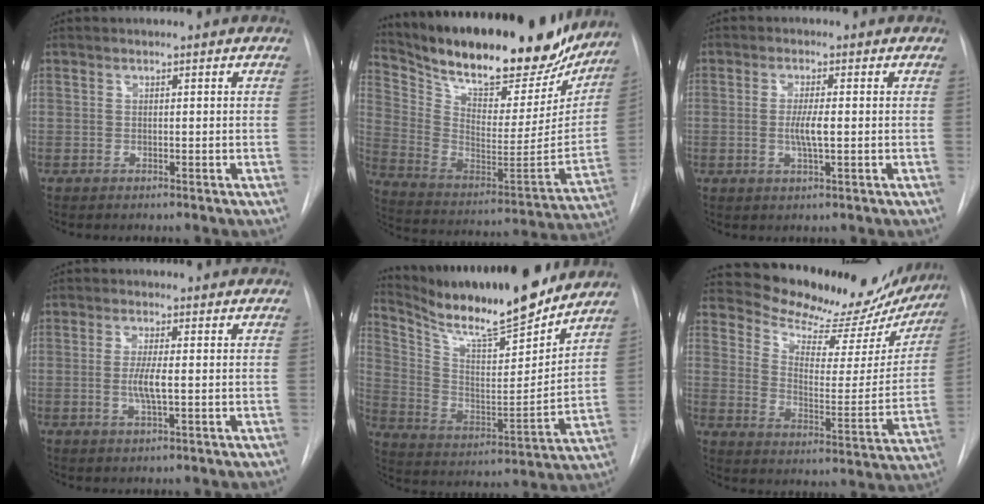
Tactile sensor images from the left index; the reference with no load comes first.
{"total": 30.4, "force": [25.3, 8.7, 14.6], "torque": [-0.255, -0.028, 0.368]}
{"total": 3.5, "force": [-0.3, 0.3, 3.5], "torque": [-0.069, -0.005, -0.006]}
{"total": 3.7, "force": [-0.3, 0.4, 3.7], "torque": [-0.075, -0.006, -0.006]}
{"total": 20.5, "force": [17.8, 2.1, 9.9], "torque": [-0.181, -0.018, 0.294]}
{"total": 20.8, "force": [19.2, 5.9, 5.2], "torque": [-0.066, -0.047, 0.246]}